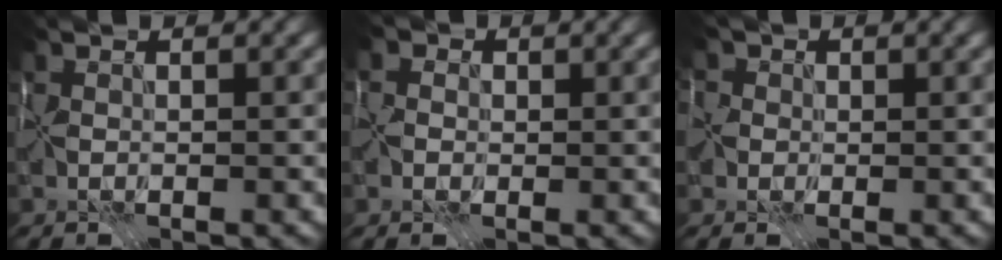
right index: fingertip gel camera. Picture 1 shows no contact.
{"total": 3.9, "force": [0.9, 3.5, 1.4], "torque": [0.000, 0.029, -0.020]}
{"total": 5.0, "force": [1.4, 4.4, 1.9], "torque": [-0.033, 0.034, -0.014]}